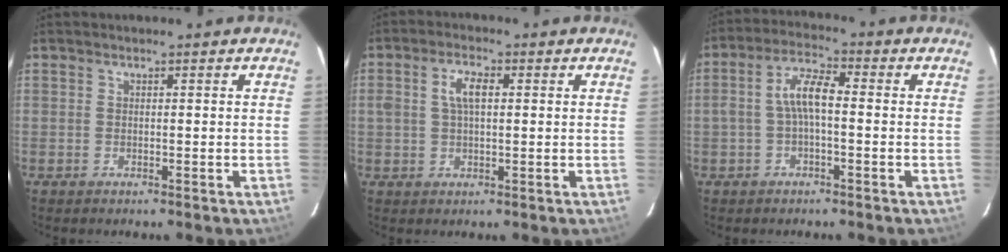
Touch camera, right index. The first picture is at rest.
{"total": 4.7, "force": [0.9, 2.2, 4.0], "torque": [-0.074, 0.010, 0.019]}
{"total": 5.9, "force": [-0.8, 2.0, 5.5], "torque": [-0.115, 0.019, -0.016]}